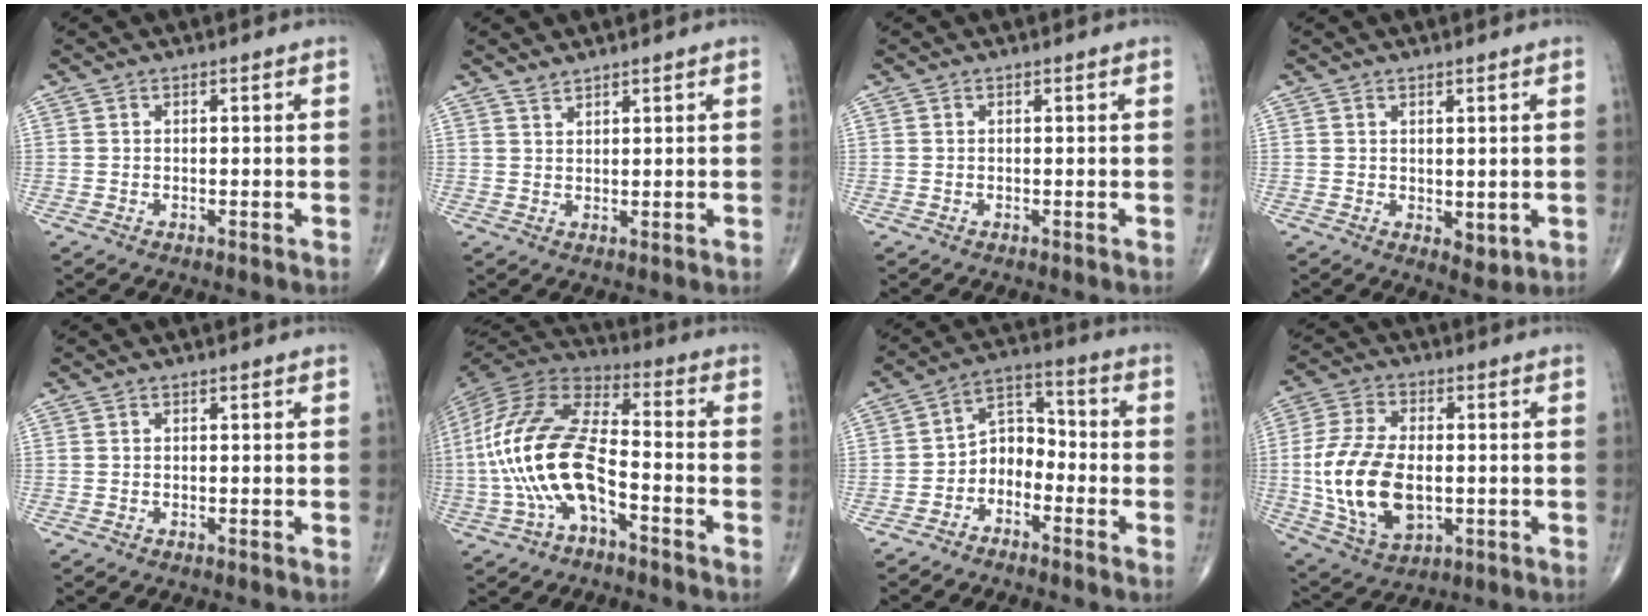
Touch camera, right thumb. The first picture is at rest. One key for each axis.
{"total": 1.7, "fx": 1.7, "fy": 0.4, "fz": 0.3, "tx": -0.001, "ty": -0.011, "tz": 0.032}
{"total": 0.0}
{"total": 3.2, "fx": 0.2, "fy": 1.9, "fz": 2.6, "tx": -0.028, "ty": -0.012, "tz": 0.013}
{"total": 0.0}
{"total": 18.9, "fx": -4.6, "fy": 8.8, "fz": 16.1, "tx": -0.337, "ty": 0.042, "tz": -0.088}
{"total": 6.9, "fx": -3.4, "fy": 4.9, "fz": 3.5, "tx": -0.036, "ty": 0.054, "tz": -0.076}
{"total": 16.9, "fx": -1.5, "fy": 10.0, "fz": 13.6, "tx": -0.266, "ty": -0.003, "tz": -0.016}